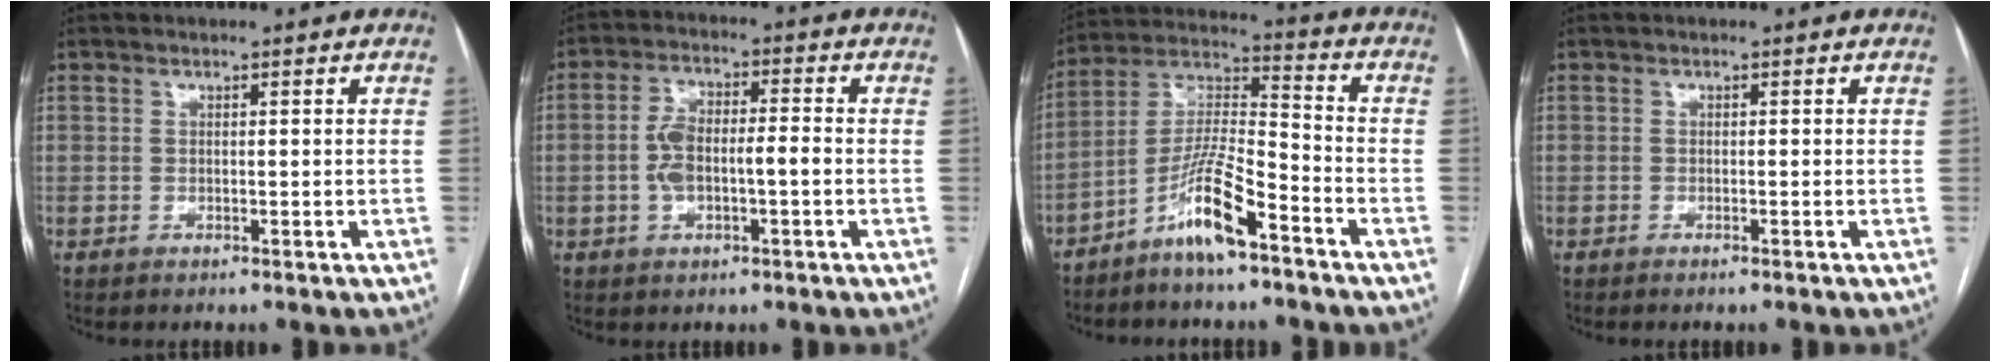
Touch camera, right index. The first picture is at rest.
{"total": 7.0, "force": [-1.1, 2.7, 6.4], "torque": [-0.132, 0.021, -0.019]}
{"total": 10.4, "force": [-6.7, 1.3, 7.9], "torque": [-0.164, 0.000, -0.130]}
{"total": 0.6, "force": [-0.5, -0.1, 0.4], "torque": [-0.008, 0.000, -0.008]}